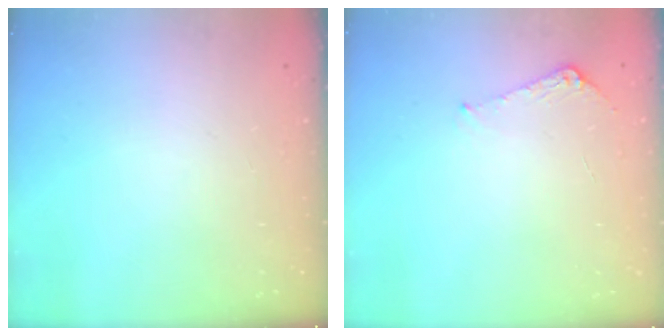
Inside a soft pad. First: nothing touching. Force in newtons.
{"total": 6.3, "press": 6.3, "slide": 0.7}